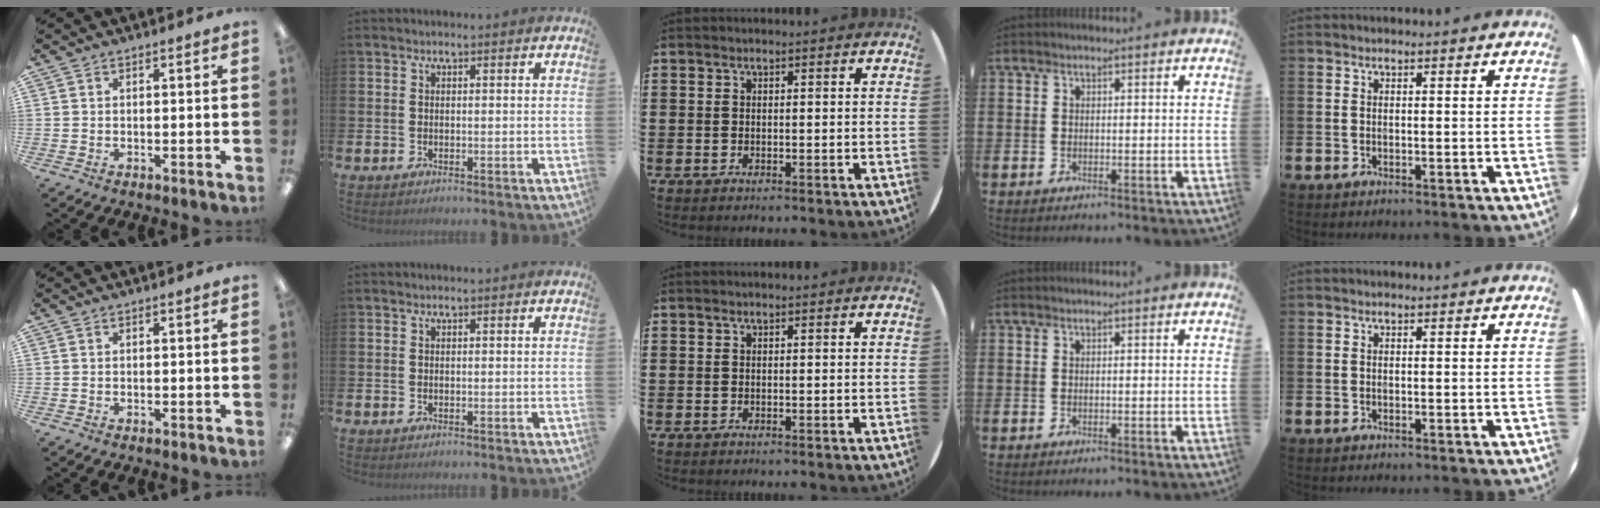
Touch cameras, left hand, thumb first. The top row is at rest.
{}